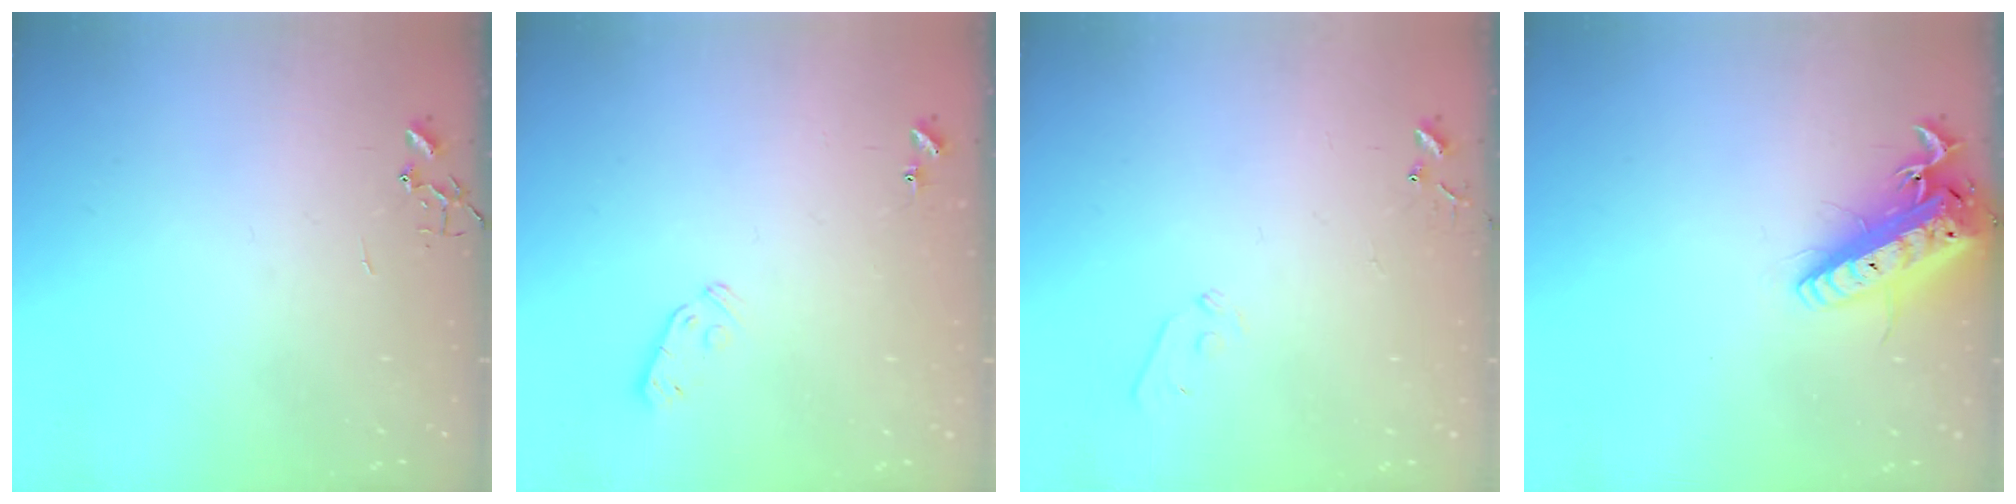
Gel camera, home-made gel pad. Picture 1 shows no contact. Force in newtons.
{"total": 5.3, "press": 5.3, "slide": 0.7}
{"total": 5.2, "press": 5.2, "slide": 0.5}
{"total": 16.9, "press": 16.6, "slide": 3.2}